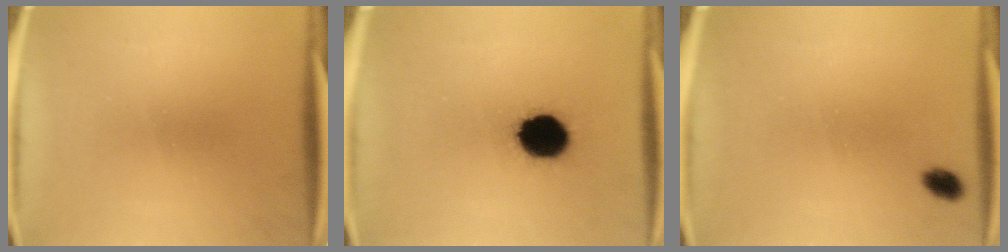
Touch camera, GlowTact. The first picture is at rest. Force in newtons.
{"total": 12.8}
{"total": 2.2}